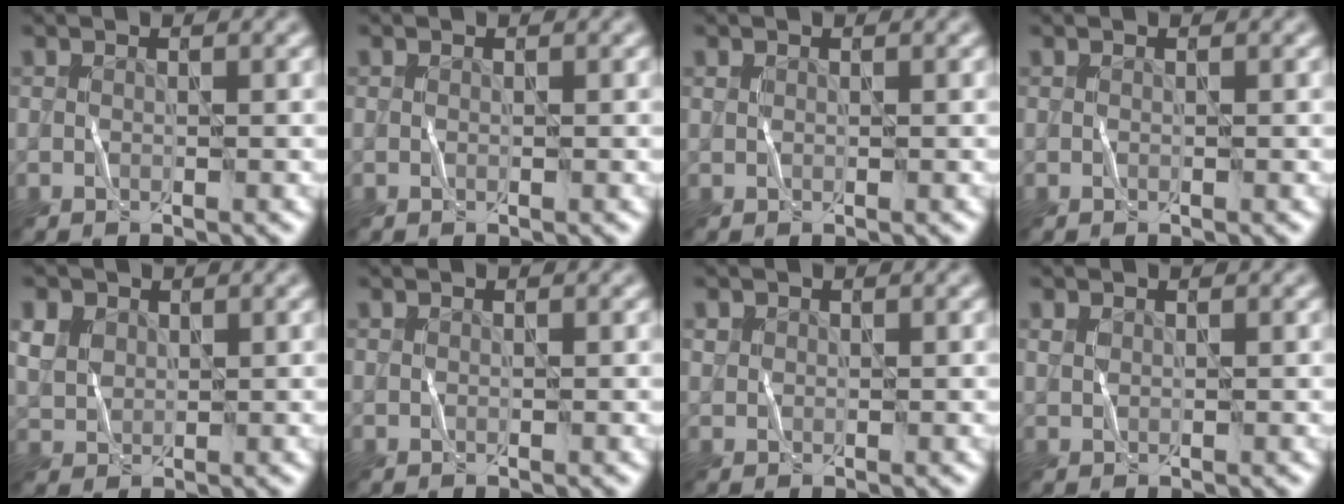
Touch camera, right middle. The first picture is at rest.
{"total": 0.0}
{"total": 0.0}
{"total": 0.0}
{"total": 2.5, "force": [1.4, 1.9, 0.7], "torque": [-0.028, 0.007, 0.025]}
{"total": 0.0}
{"total": 0.7, "force": [0.5, 0.4, -0.2], "torque": [0.003, 0.000, 0.008]}
{"total": 0.5, "force": [0.4, 0.3, 0.0], "torque": [-0.004, 0.000, 0.012]}